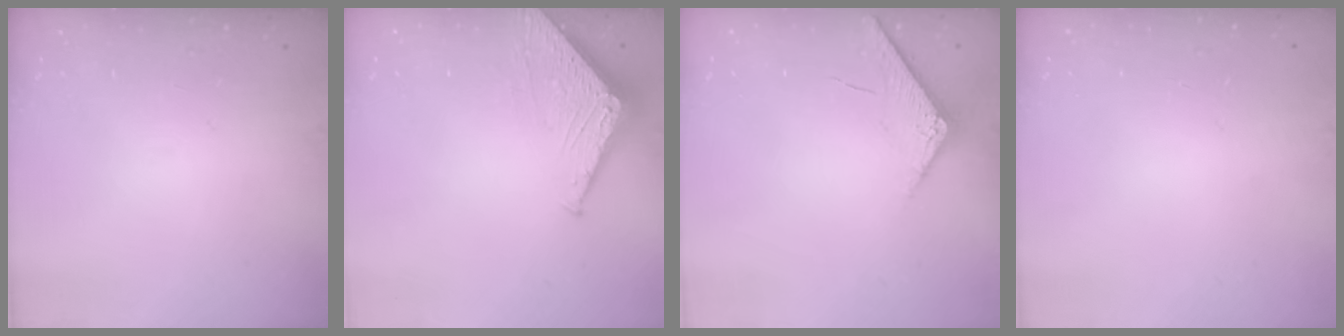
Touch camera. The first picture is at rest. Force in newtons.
{"total": 4.9, "press": 4.8, "slide": 0.5}
{"total": 4.2, "press": 4.2, "slide": 0.4}
{"total": 0.0}